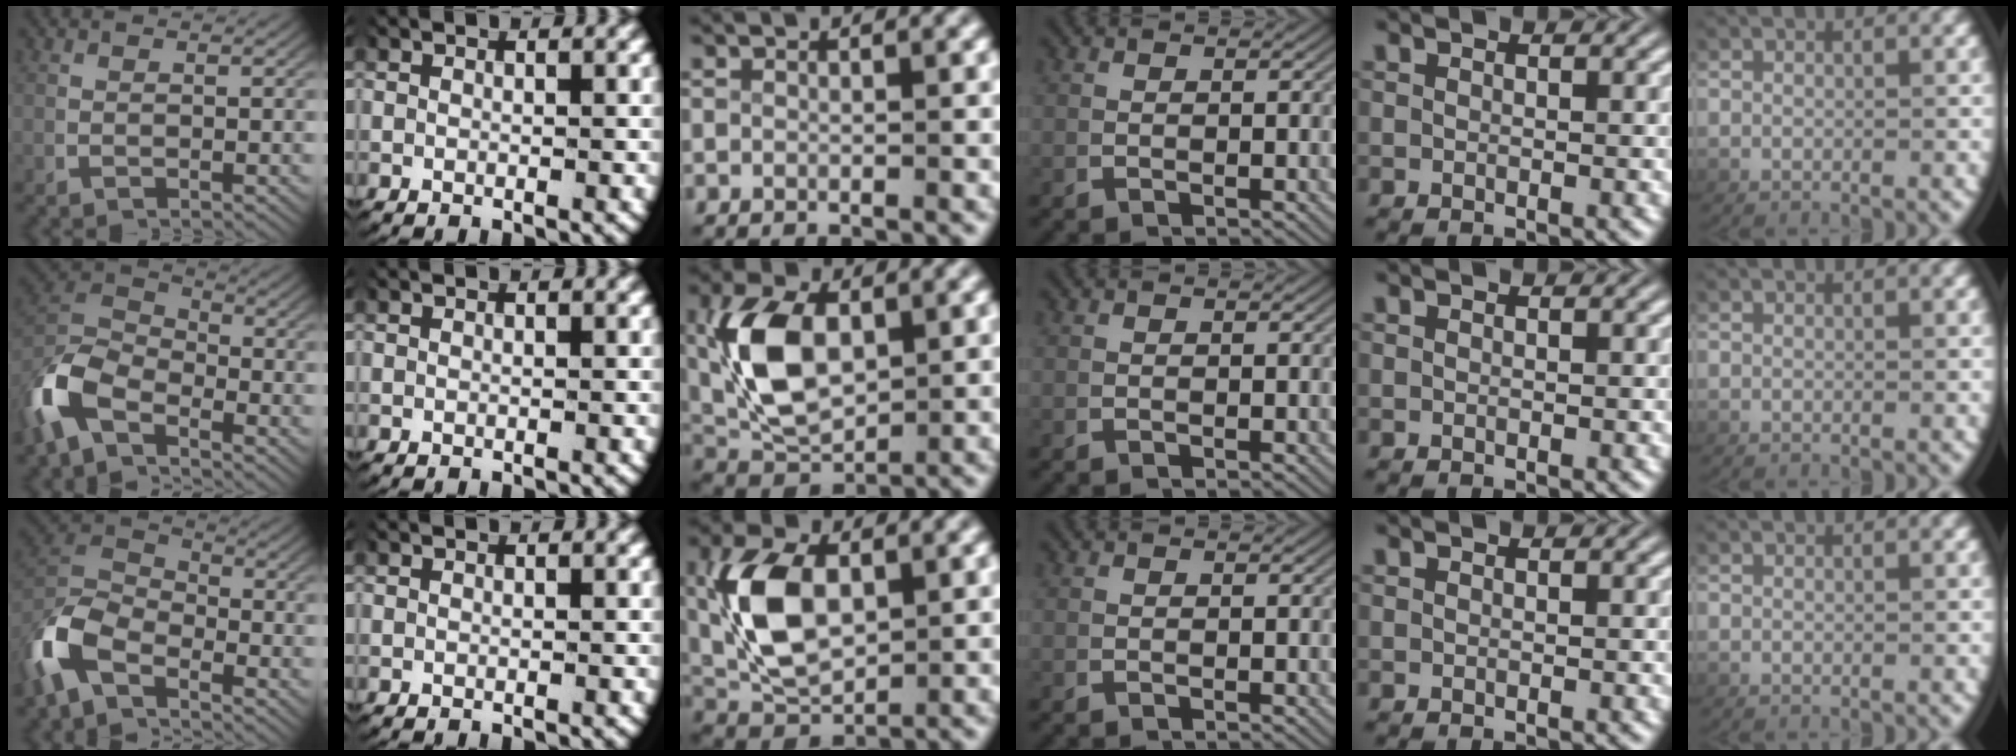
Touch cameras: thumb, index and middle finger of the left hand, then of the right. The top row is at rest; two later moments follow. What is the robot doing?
{"motion": "lift_and_place", "object": "fork"}